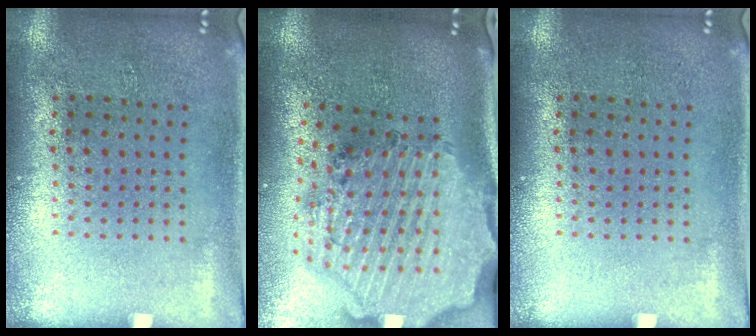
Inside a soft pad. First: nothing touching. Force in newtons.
{"total": 4.1, "press": 3.3, "slide": 2.4}
{"total": 0.0}